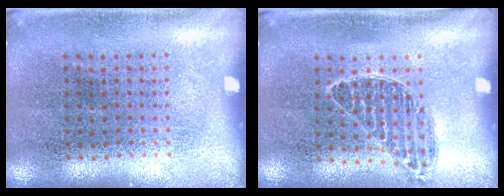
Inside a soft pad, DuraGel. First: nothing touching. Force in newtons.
{"total": 0.8, "press": 0.7, "slide": 0.3}